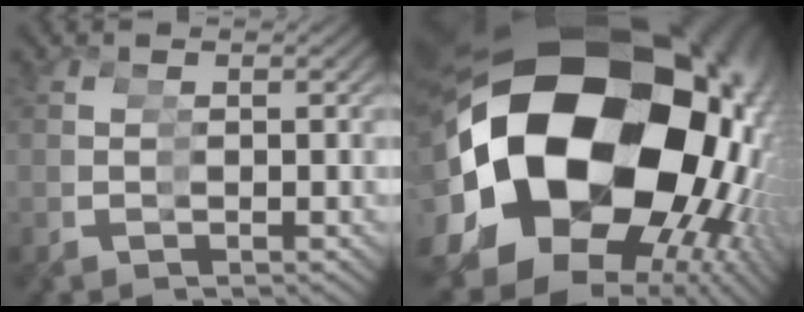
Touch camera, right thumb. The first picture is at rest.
{"total": 30.8, "force": [0.6, 20.4, 23.1], "torque": [-0.406, -0.037, 0.029]}